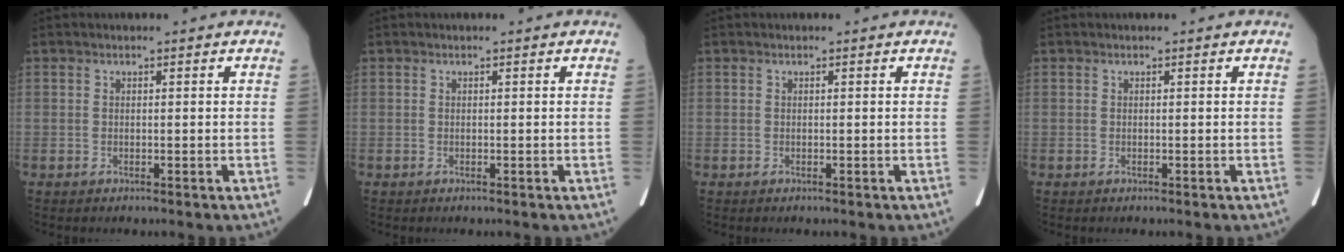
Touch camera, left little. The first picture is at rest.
{"total": 0.0}
{"total": 0.0}
{"total": 0.0}